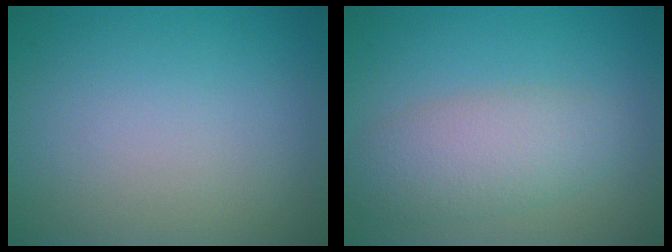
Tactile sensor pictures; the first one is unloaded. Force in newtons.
{"total": 4.3, "press": 4.3, "slide": 0.1}